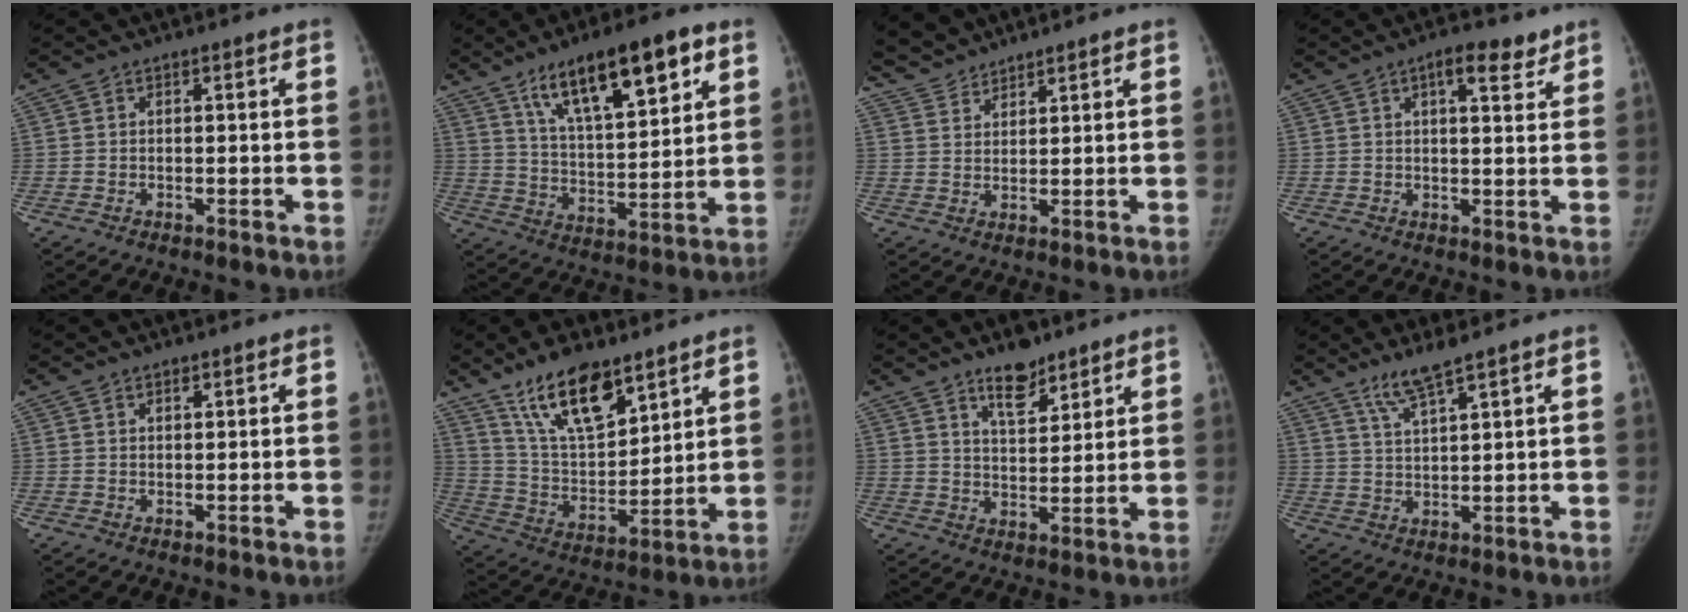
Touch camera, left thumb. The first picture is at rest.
{"total": 18.3, "force": [10.1, 6.1, 14.0], "torque": [-0.197, -0.034, 0.172]}
{"total": 4.6, "force": [4.5, 1.2, 0.1], "torque": [0.005, -0.013, 0.091]}
{"total": 6.0, "force": [3.7, 2.2, 4.2], "torque": [-0.044, -0.017, 0.049]}
{"total": 1.2, "force": [1.0, 0.5, 0.5], "torque": [-0.003, -0.006, 0.015]}
{"total": 16.8, "force": [11.6, 6.8, 10.2], "torque": [-0.143, -0.064, 0.222]}
{"total": 8.2, "force": [6.0, 3.4, 4.5], "torque": [-0.046, -0.043, 0.101]}
{"total": 5.9, "force": [4.5, 0.2, 3.8], "torque": [-0.077, -0.029, 0.093]}